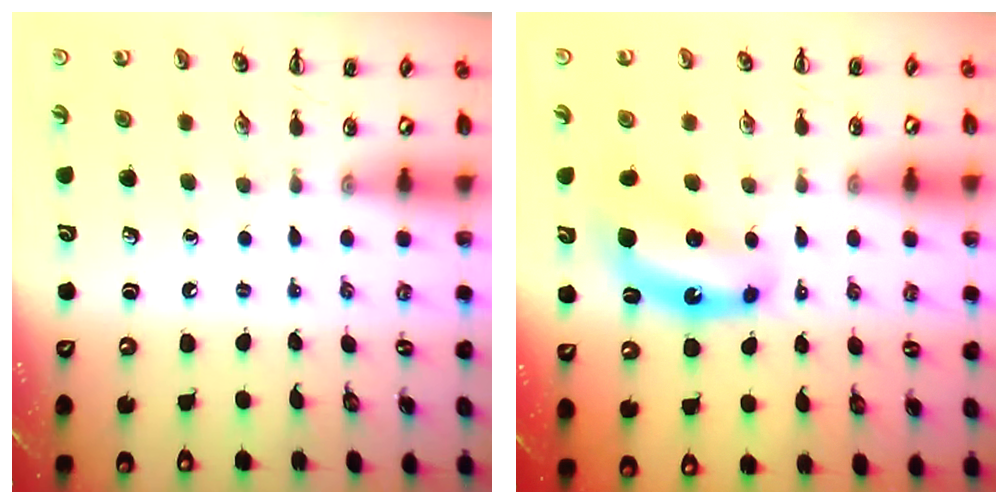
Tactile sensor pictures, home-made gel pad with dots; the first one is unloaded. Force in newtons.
{"total": 7.8, "press": 7.7, "slide": 1.4}